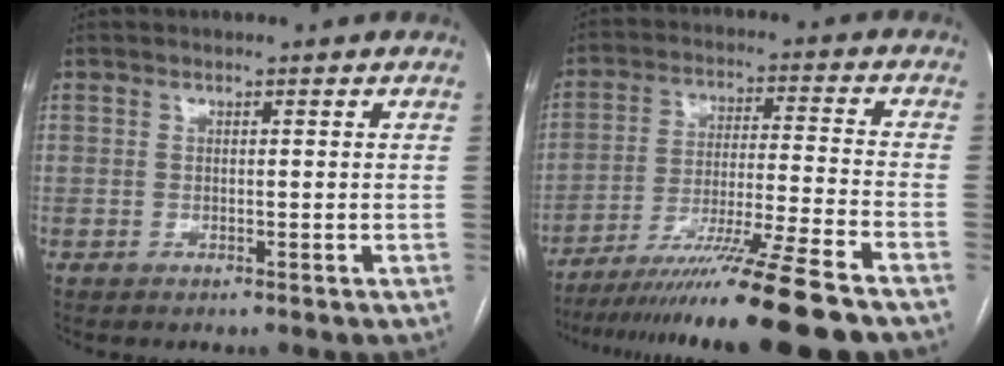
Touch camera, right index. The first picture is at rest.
{"total": 16.9, "force": [-13.5, -2.6, 9.9], "torque": [-0.163, -0.038, -0.222]}